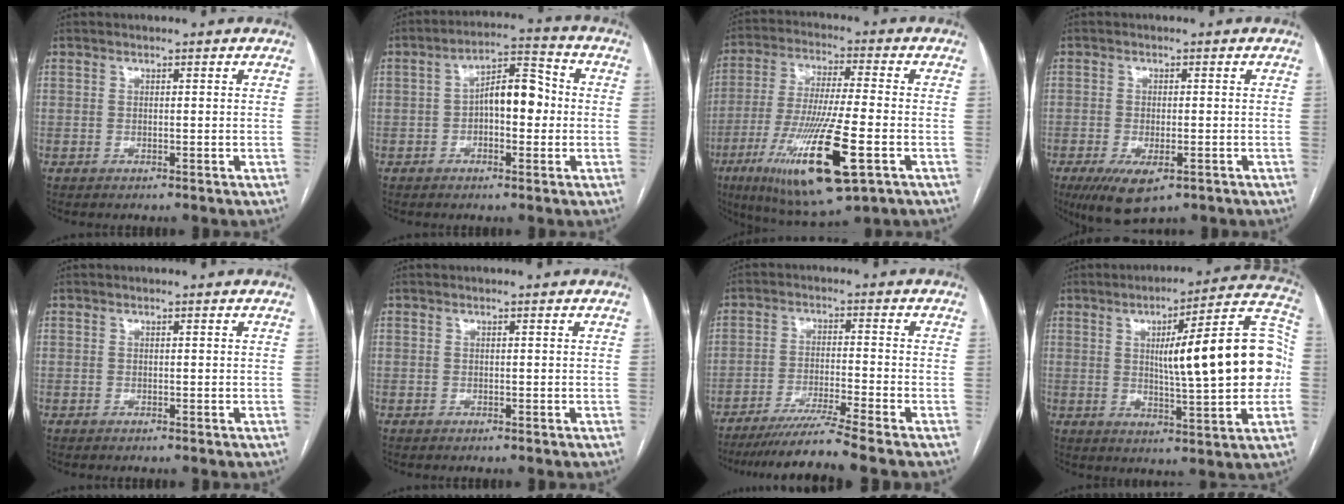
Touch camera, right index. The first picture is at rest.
{"total": 8.0, "force": [-0.4, 3.4, 7.2], "torque": [-0.117, 0.032, -0.009]}
{"total": 18.0, "force": [-7.2, 2.3, 16.4], "torque": [-0.329, -0.040, -0.122]}
{"total": 7.1, "force": [-3.8, 2.7, 5.4], "torque": [-0.093, -0.014, -0.055]}
{"total": 0.0}
{"total": 0.0}
{"total": 8.5, "force": [-7.2, -2.5, 3.7], "torque": [-0.055, -0.031, -0.125]}
{"total": 19.4, "force": [1.1, 2.5, 19.2], "torque": [-0.264, 0.033, 0.014]}